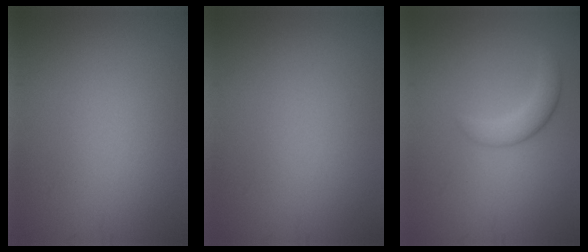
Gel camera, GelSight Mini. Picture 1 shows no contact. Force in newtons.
{"total": 0.0}
{"total": 2.3, "press": 2.3, "slide": 0.1}